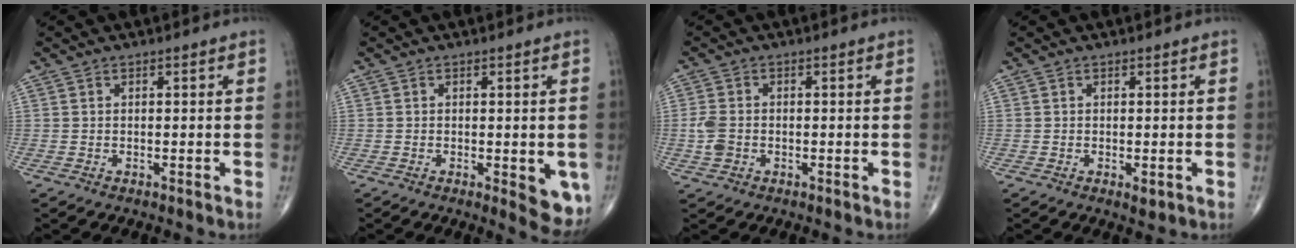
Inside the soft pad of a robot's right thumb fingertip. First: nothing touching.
{"total": 6.0, "force": [-1.5, 2.3, 5.4], "torque": [-0.048, -0.011, -0.017]}
{"total": 3.7, "force": [-0.8, 2.6, 2.5], "torque": [-0.060, 0.007, -0.016]}
{"total": 1.3, "force": [-0.3, 0.7, 1.1], "torque": [-0.013, -0.002, -0.002]}